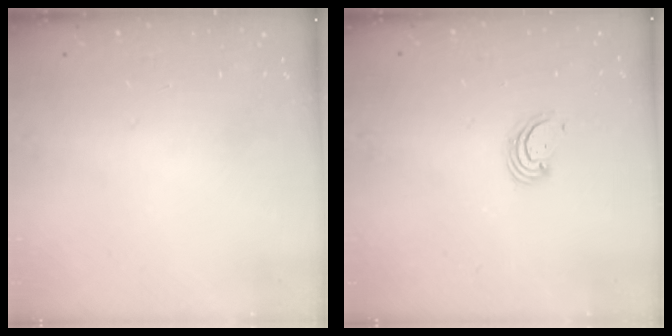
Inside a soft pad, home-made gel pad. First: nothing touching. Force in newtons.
{"total": 2.8, "press": 2.8, "slide": 0.3}